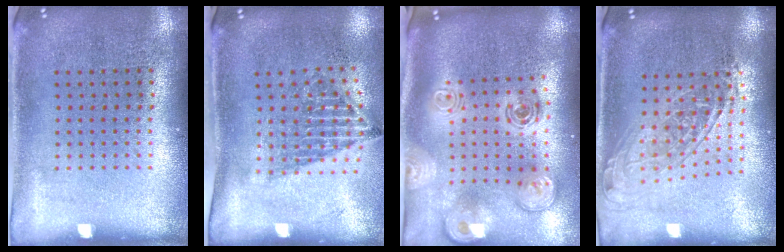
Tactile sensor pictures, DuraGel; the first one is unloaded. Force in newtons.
{"total": 1.6, "press": 1.2, "slide": 1.0}
{"total": 3.1, "press": 2.1, "slide": 2.3}
{"total": 1.6, "press": 1.2, "slide": 1.0}